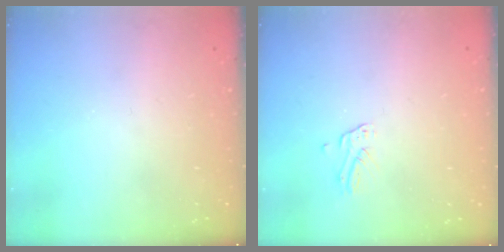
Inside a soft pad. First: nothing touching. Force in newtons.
{"total": 2.0, "press": 2.0, "slide": 0.1}